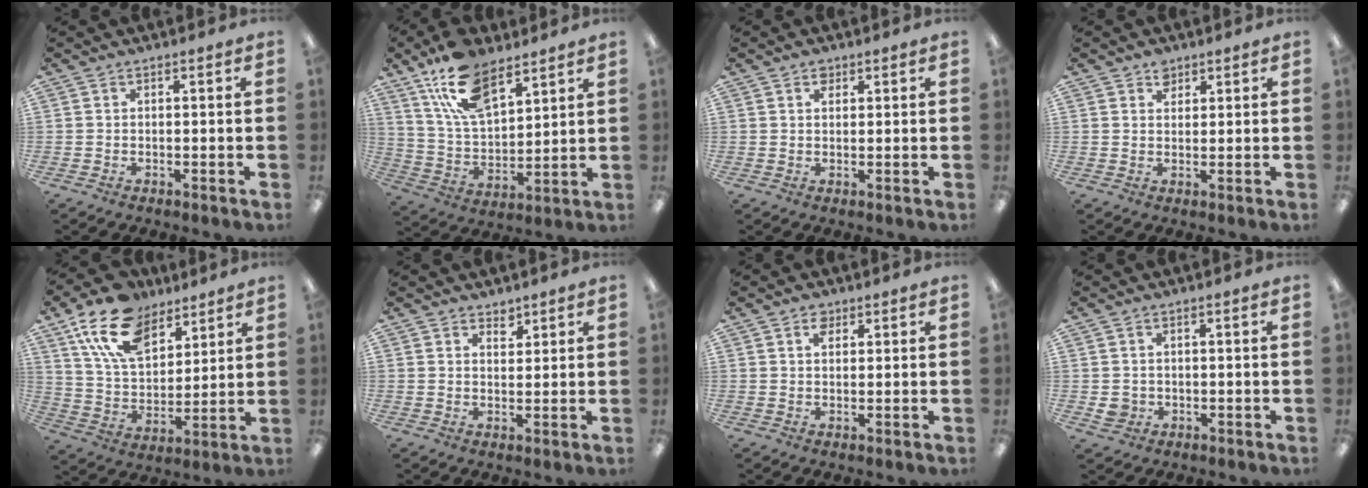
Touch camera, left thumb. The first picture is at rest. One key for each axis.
{"total": 16.5, "fx": 10.9, "fy": 7.8, "fz": 9.5, "tx": -0.192, "ty": -0.036, "tz": 0.203}
{"total": 2.0, "fx": 1.3, "fy": 1.3, "fz": 0.8, "tx": -0.009, "ty": -0.001, "tz": 0.023}
{"total": 2.9, "fx": 2.1, "fy": 1.9, "fz": 0.8, "tx": -0.001, "ty": -0.006, "tz": 0.036}
{"total": 16.4, "fx": 10.6, "fy": 9.2, "fz": 8.4, "tx": -0.162, "ty": -0.039, "tz": 0.199}
{"total": 2.9, "fx": 2.6, "fy": 1.3, "fz": 0.3, "tx": 0.007, "ty": -0.018, "tz": 0.045}
{"total": 4.3, "fx": 2.6, "fy": 2.1, "fz": 2.7, "tx": -0.052, "ty": -0.001, "tz": 0.045}
{"total": 2.7, "fx": 0.1, "fy": 2.5, "fz": 1.0, "tx": -0.011, "ty": 0.001, "tz": 0.001}